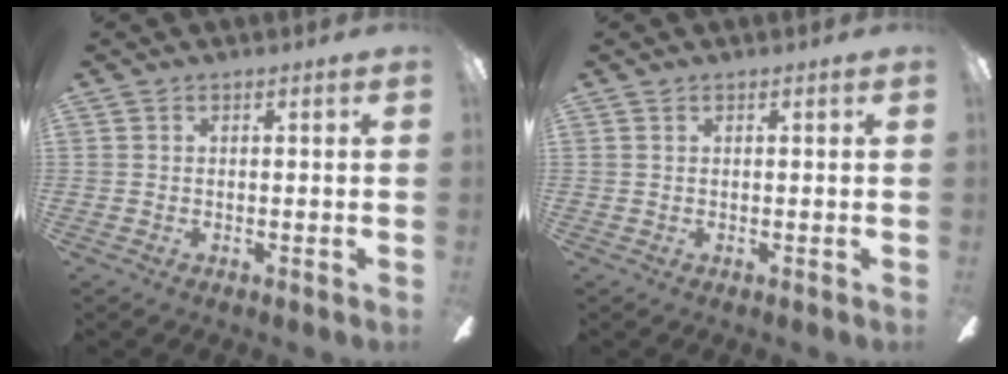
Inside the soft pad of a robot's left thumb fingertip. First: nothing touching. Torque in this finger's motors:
{"motor_torque": [-0.02, 0.02, -0.13, 0.02, 0.00]}